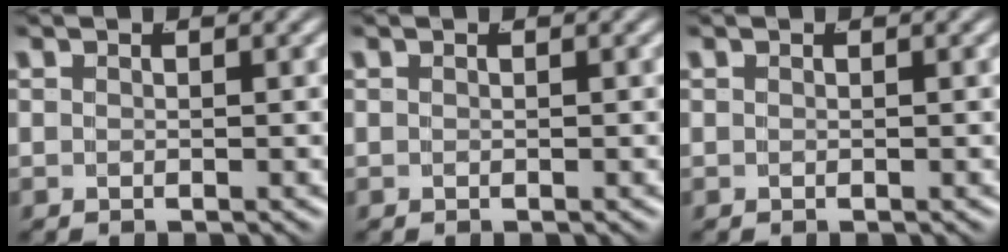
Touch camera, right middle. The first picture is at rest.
{"total": 0.0}
{"total": 0.0}